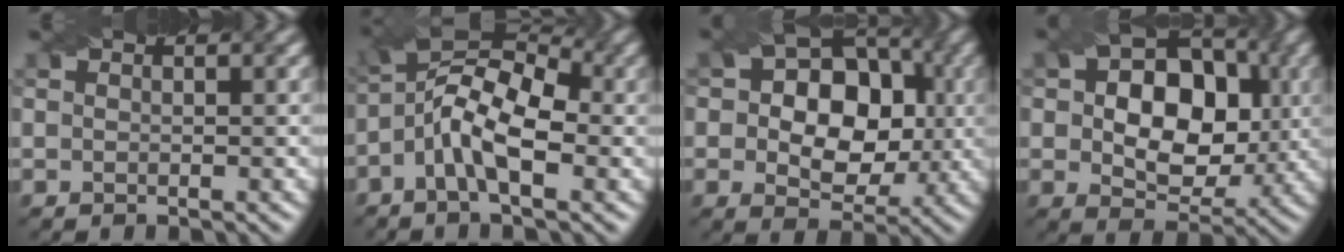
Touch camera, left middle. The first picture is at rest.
{"total": 7.6, "force": [-1.5, 3.1, 6.7], "torque": [-0.128, 0.025, -0.040]}
{"total": 10.1, "force": [0.6, 7.6, 6.6], "torque": [-0.077, 0.012, 0.002]}
{"total": 10.4, "force": [0.7, 7.4, 7.3], "torque": [-0.109, -0.002, 0.011]}